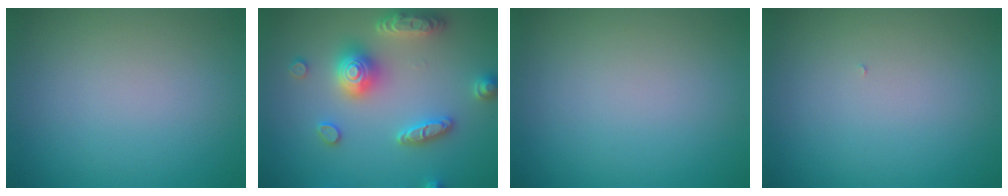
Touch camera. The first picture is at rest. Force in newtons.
{"total": 5.4, "press": 5.3, "slide": 1.0}
{"total": 0.0}
{"total": 0.0}